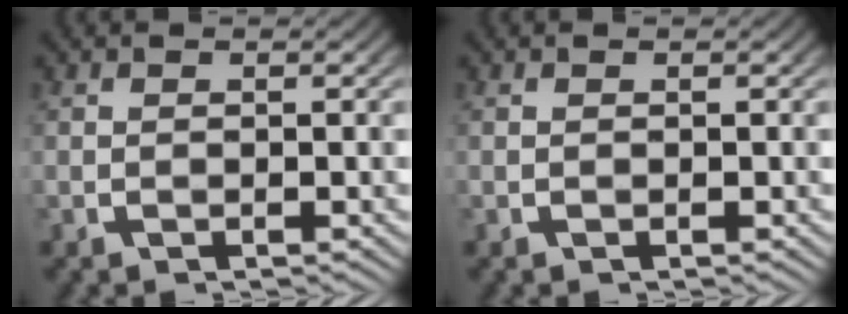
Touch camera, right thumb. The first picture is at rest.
{"total": 0.0}